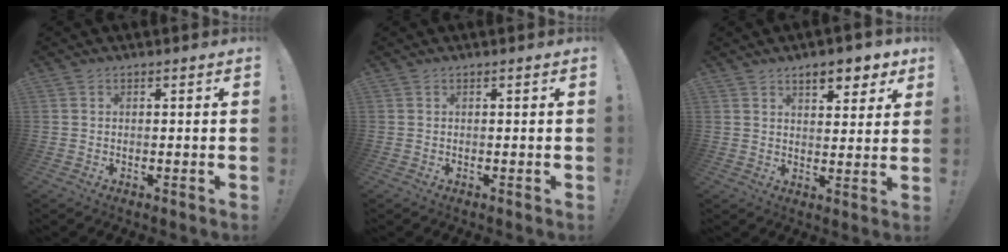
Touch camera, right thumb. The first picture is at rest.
{"total": 0.0}
{"total": 7.4, "force": [5.0, 3.0, 4.6], "torque": [-0.058, -0.024, 0.086]}